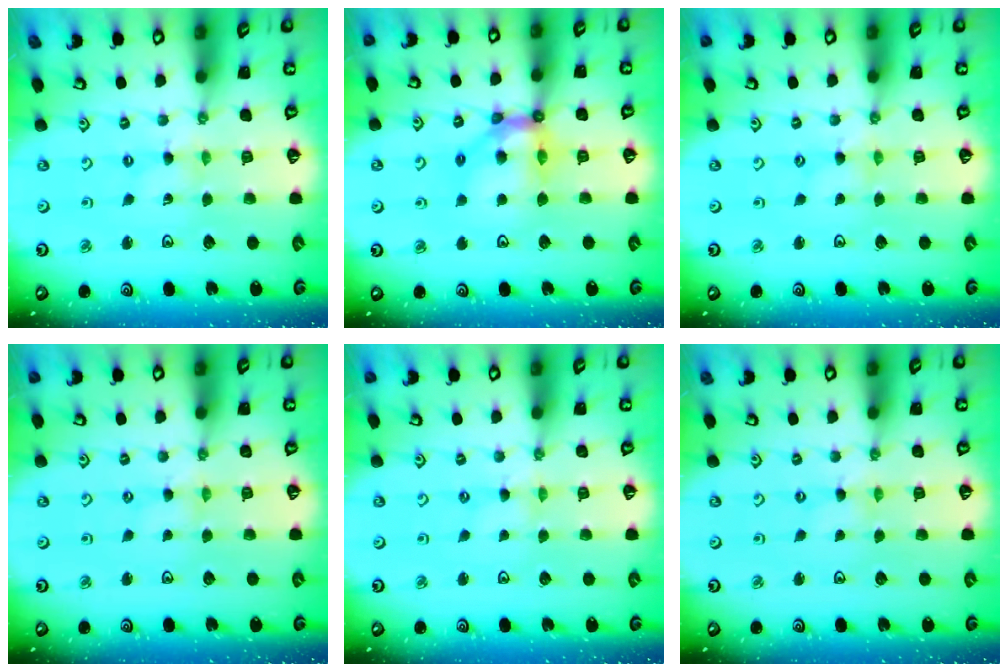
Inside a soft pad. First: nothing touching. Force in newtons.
{"total": 11.3, "press": 11.2, "slide": 1.3}
{"total": 1.7, "press": 1.7, "slide": 0.2}
{"total": 0.0}
{"total": 0.0}
{"total": 0.0}